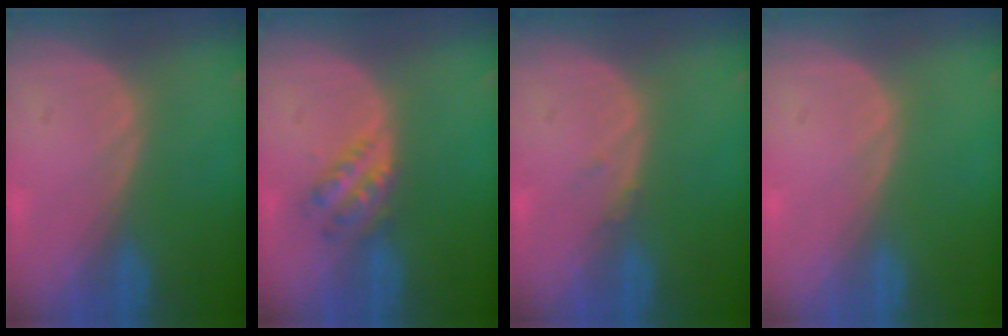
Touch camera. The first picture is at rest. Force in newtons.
{"total": 4.6, "press": 4.1, "slide": 2.2}
{"total": 0.8, "press": 0.8, "slide": 0.1}
{"total": 0.0}